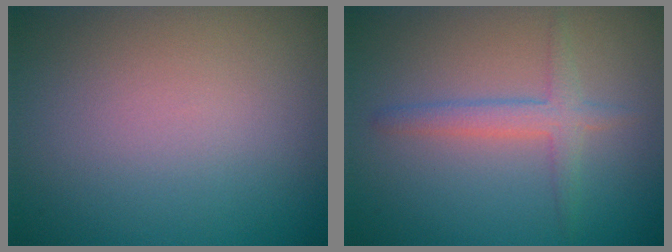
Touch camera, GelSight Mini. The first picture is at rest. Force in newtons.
{"total": 2.3, "press": 2.3, "slide": 0.1}